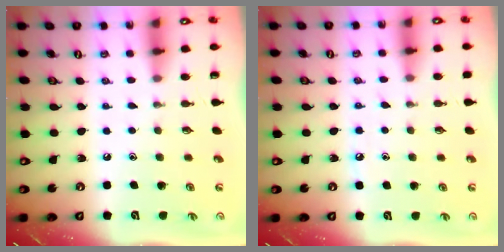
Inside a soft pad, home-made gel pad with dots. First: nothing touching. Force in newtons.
{"total": 5.9, "press": 5.8, "slide": 0.7}